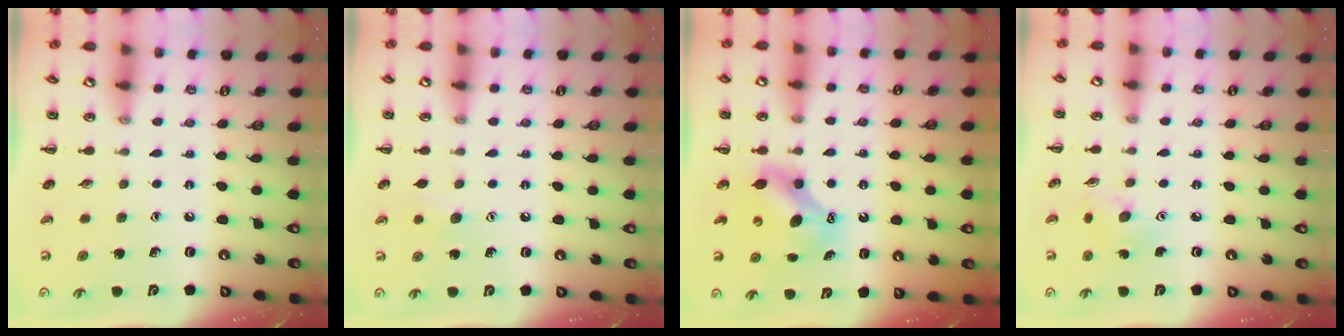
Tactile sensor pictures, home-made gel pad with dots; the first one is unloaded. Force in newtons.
{"total": 6.3, "press": 6.2, "slide": 1.3}
{"total": 7.4, "press": 7.4, "slide": 0.9}
{"total": 4.5, "press": 4.4, "slide": 0.5}